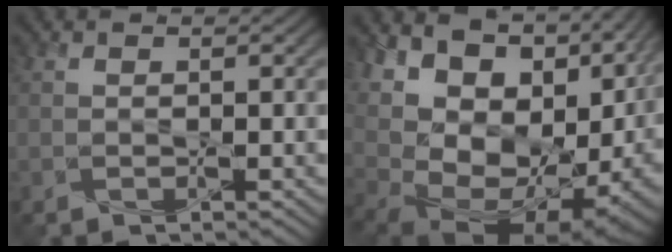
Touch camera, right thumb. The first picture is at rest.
{"total": 20.9, "force": [1.9, 14.0, 15.4], "torque": [-0.250, -0.020, 0.066]}